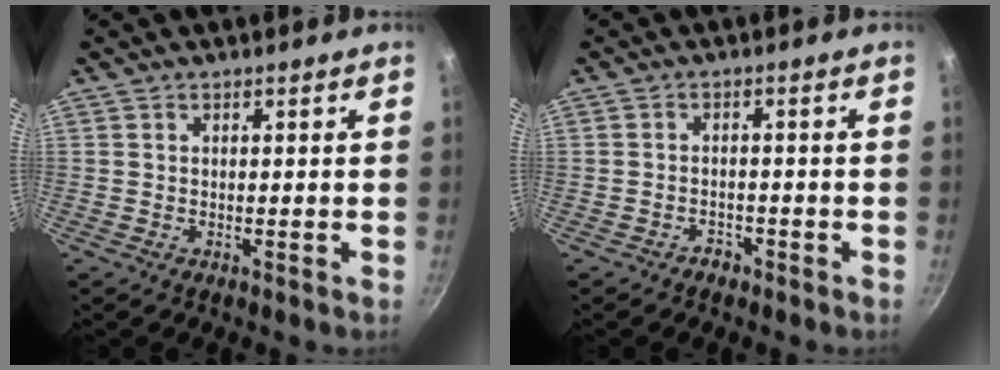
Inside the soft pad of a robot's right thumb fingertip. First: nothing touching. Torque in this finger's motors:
{"motor_torque": [-0.36, -0.02, -0.26, 0.05, 0.04]}